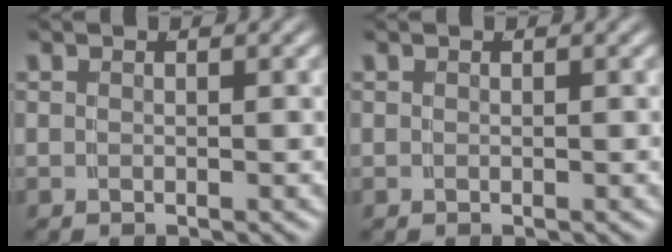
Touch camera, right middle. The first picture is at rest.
{"total": 0.0}